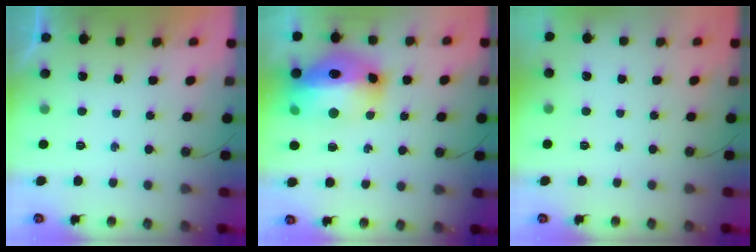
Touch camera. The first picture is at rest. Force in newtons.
{"total": 18.9, "press": 18.8, "slide": 1.4}
{"total": 0.0}